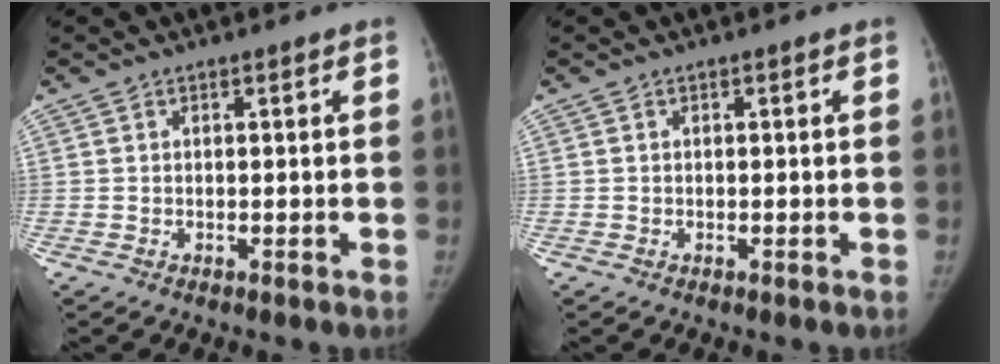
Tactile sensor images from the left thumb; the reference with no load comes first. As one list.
[{"total": 0.0}]